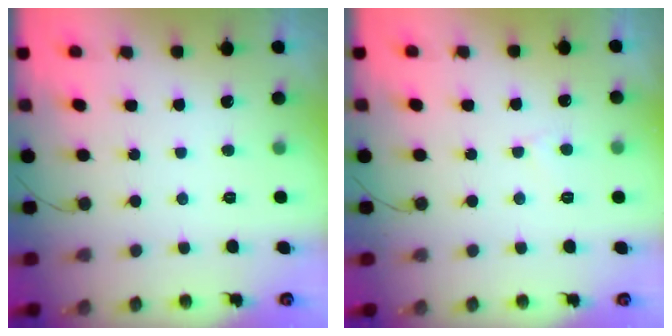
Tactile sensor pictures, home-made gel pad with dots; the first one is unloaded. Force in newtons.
{"total": 2.7, "press": 2.7, "slide": 0.2}